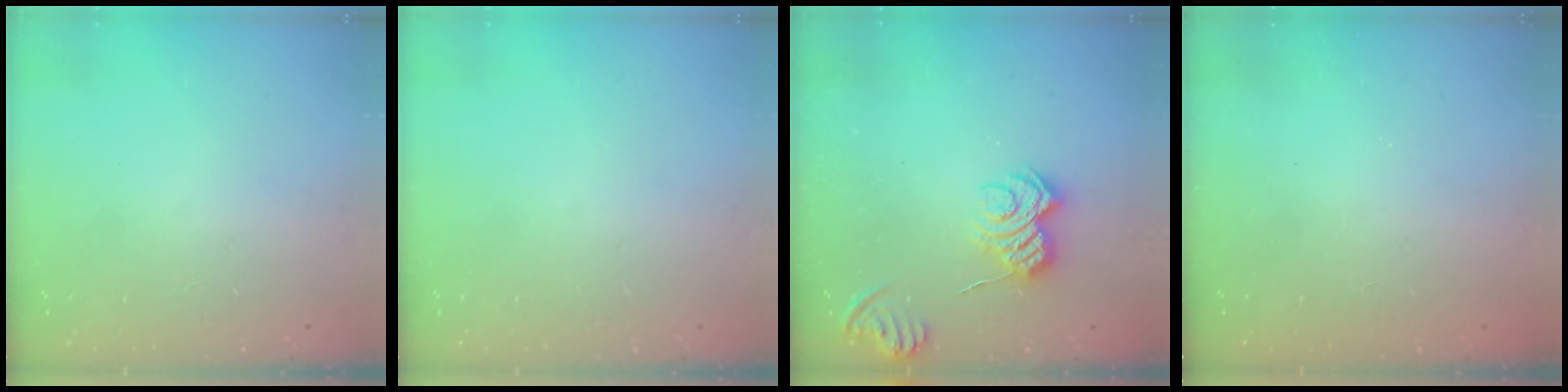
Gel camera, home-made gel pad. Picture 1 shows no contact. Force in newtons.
{"total": 0.0}
{"total": 7.8, "press": 7.7, "slide": 0.9}
{"total": 2.5, "press": 2.4, "slide": 0.8}